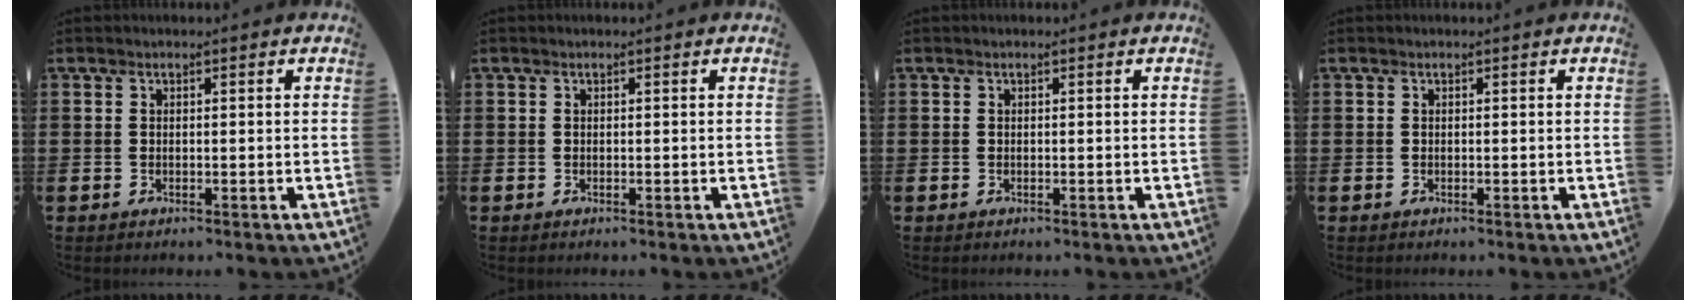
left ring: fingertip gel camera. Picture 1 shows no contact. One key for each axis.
{"total": 0.0}
{"total": 0.0}
{"total": 0.0}